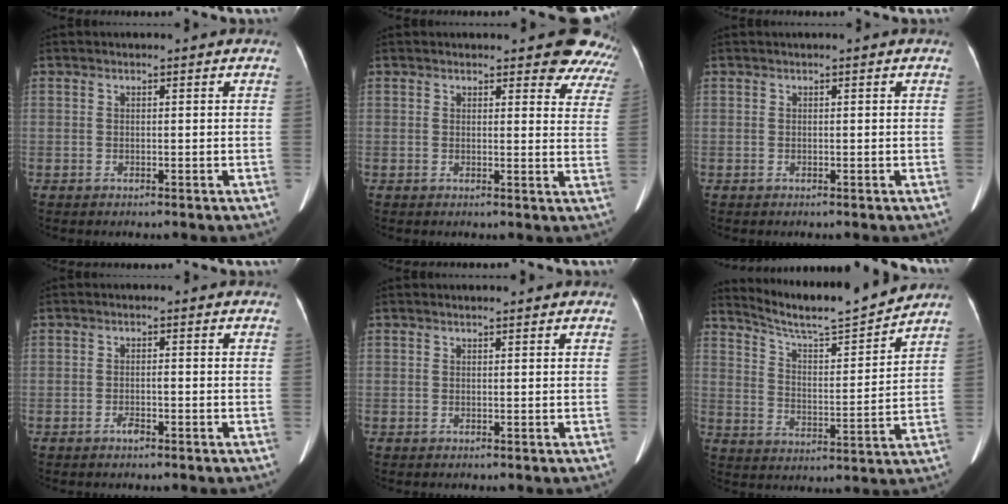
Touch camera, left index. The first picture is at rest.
{"total": 9.1, "force": [8.1, 3.1, 2.7], "torque": [0.014, -0.029, 0.057]}
{"total": 0.0}
{"total": 1.3, "force": [-0.9, 0.3, 0.8], "torque": [-0.013, -0.002, -0.012]}
{"total": 1.4, "force": [1.3, 0.1, 0.5], "torque": [-0.010, 0.011, 0.020]}
{"total": 12.9, "force": [12.4, -0.9, 3.3], "torque": [-0.065, -0.011, 0.202]}